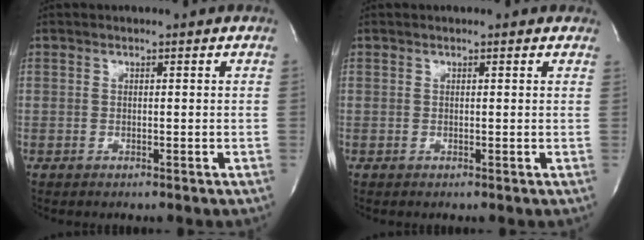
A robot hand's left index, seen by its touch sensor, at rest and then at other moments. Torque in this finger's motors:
{"motor_torque": [0.27, -0.58, 0.11, 0.02]}